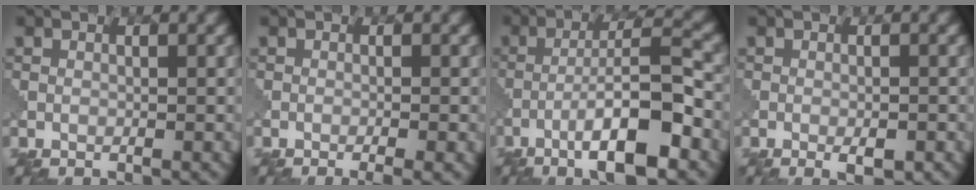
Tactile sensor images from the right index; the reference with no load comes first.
{"total": 2.4, "force": [-1.1, 0.6, 2.0], "torque": [-0.009, 0.002, -0.022]}
{"total": 7.3, "force": [-4.2, 0.6, 5.9], "torque": [-0.097, 0.019, -0.072]}
{"total": 1.4, "force": [-1.0, 0.1, 0.9], "torque": [-0.009, -0.002, -0.010]}